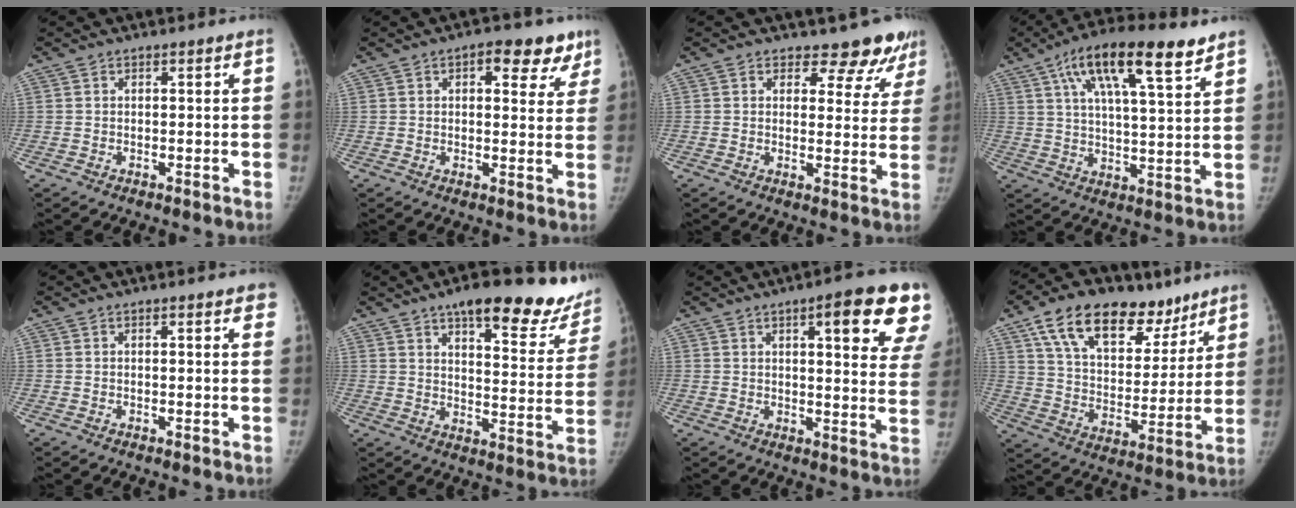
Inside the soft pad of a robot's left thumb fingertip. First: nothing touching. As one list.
[{"total": 9.0, "force": [4.9, 4.7, 5.9], "torque": [-0.031, -0.013, 0.056]}, {"total": 8.7, "force": [7.5, 4.3, 1.3], "torque": [0.038, -0.046, 0.068]}, {"total": 17.3, "force": [9.7, 5.0, 13.5], "torque": [-0.207, -0.016, 0.160]}, {"total": 3.0, "force": [1.9, 0.8, 2.3], "torque": [-0.010, 0.002, 0.017]}, {"total": 23.4, "force": [17.0, 7.9, 14.1], "torque": [-0.139, -0.075, 0.210]}, {"total": 17.0, "force": [9.1, 3.9, 13.8], "torque": [-0.150, -0.032, 0.103]}, {"total": 22.1, "force": [13.9, 12.1, 12.1], "torque": [-0.156, -0.035, 0.236]}]